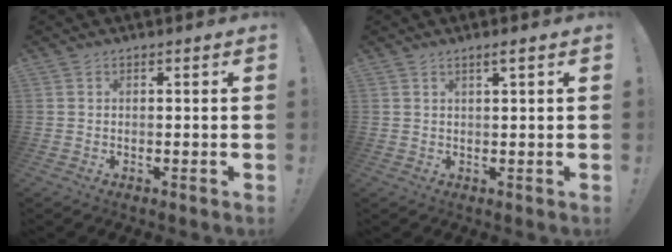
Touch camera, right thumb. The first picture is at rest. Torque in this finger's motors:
{"motor_torque": [0.10, -0.12, -0.29, 0.00, 0.11]}